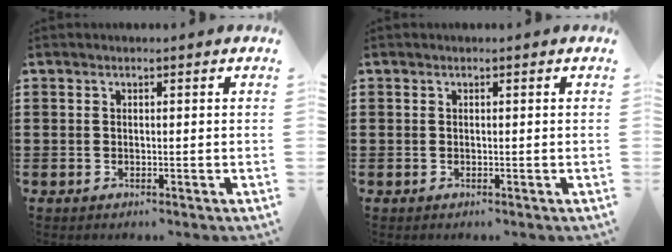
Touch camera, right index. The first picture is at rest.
{"total": 0.0}